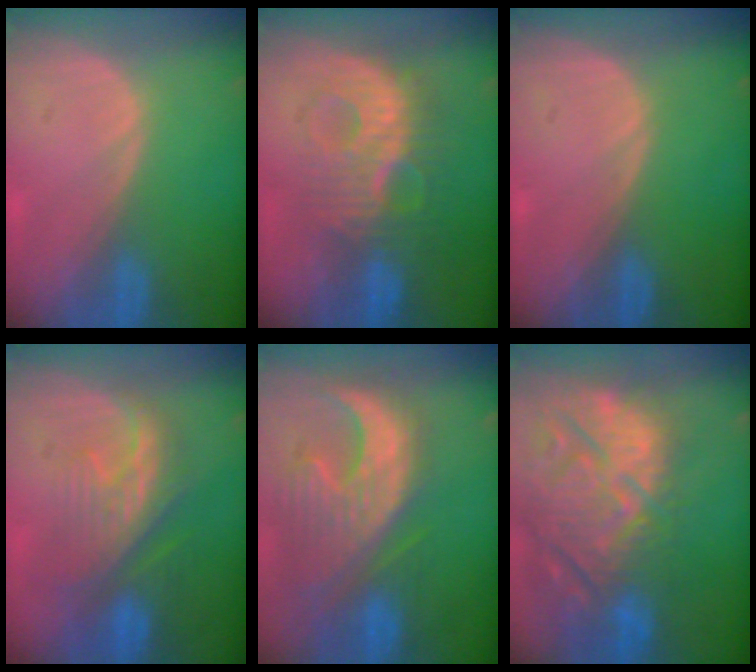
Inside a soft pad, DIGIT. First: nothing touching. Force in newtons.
{"total": 9.4, "press": 9.3, "slide": 1.6}
{"total": 0.0}
{"total": 9.0, "press": 8.5, "slide": 3.0}
{"total": 12.8, "press": 11.2, "slide": 6.3}
{"total": 15.3, "press": 13.0, "slide": 8.0}